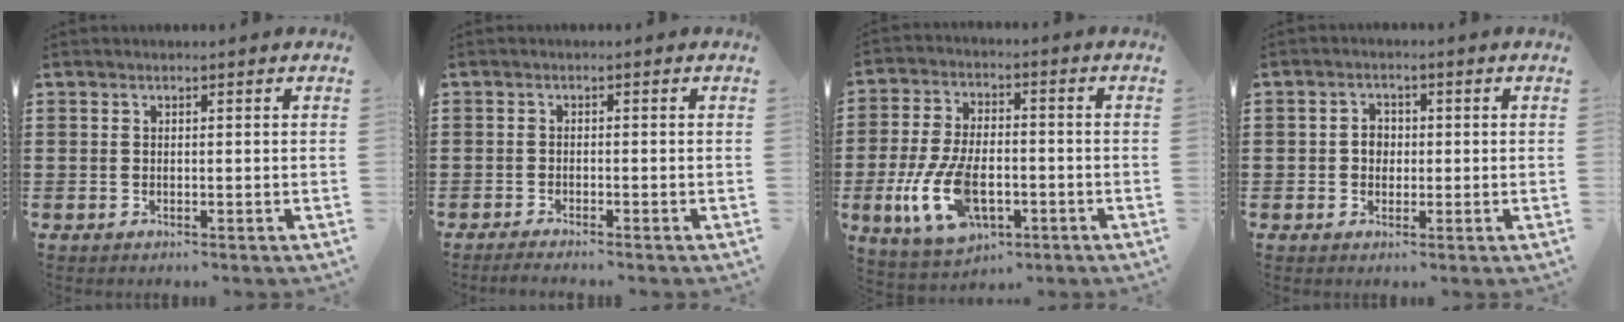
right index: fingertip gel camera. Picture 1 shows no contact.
{"total": 1.2, "force": [-1.2, -0.1, 0.3], "torque": [-0.005, -0.001, -0.023]}
{"total": 11.3, "force": [-3.6, 5.9, 9.0], "torque": [-0.211, -0.009, -0.066]}
{"total": 2.4, "force": [-0.2, 2.0, 1.3], "torque": [-0.030, 0.008, -0.006]}